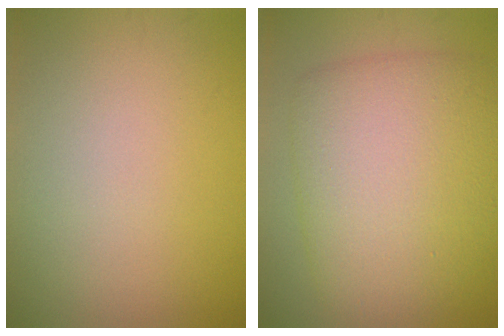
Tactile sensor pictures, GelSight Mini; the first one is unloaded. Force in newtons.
{"total": 9.2, "press": 9.2, "slide": 0.2}